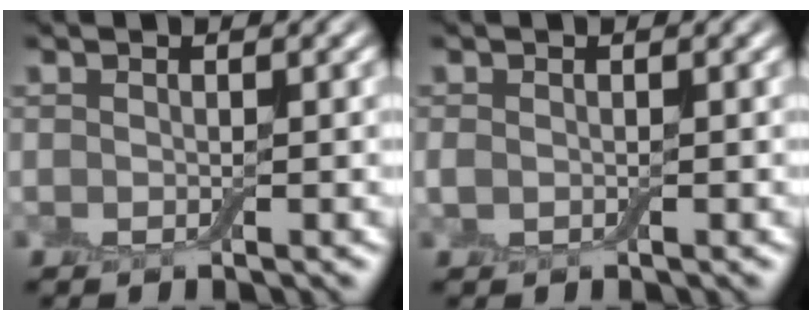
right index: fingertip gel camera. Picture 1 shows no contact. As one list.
[{"total": 0.5, "force": [0.0, 0.4, 0.3], "torque": [-0.009, -0.001, -0.001]}]